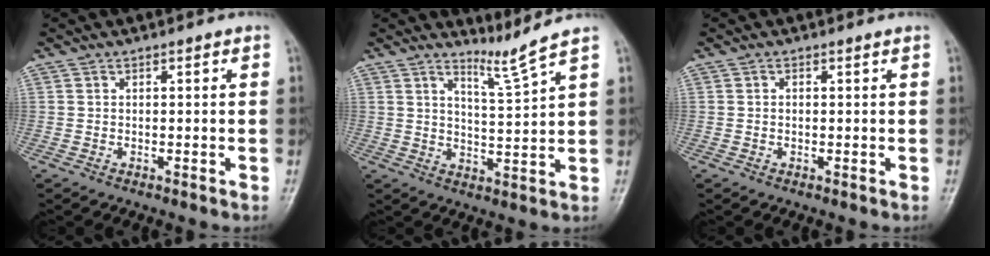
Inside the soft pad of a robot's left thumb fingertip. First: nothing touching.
{"total": 4.5, "force": [3.9, -1.9, 1.3], "torque": [-0.030, -0.059, 0.081]}
{"total": 0.6, "force": [0.1, 0.3, 0.5], "torque": [-0.010, 0.004, 0.003]}